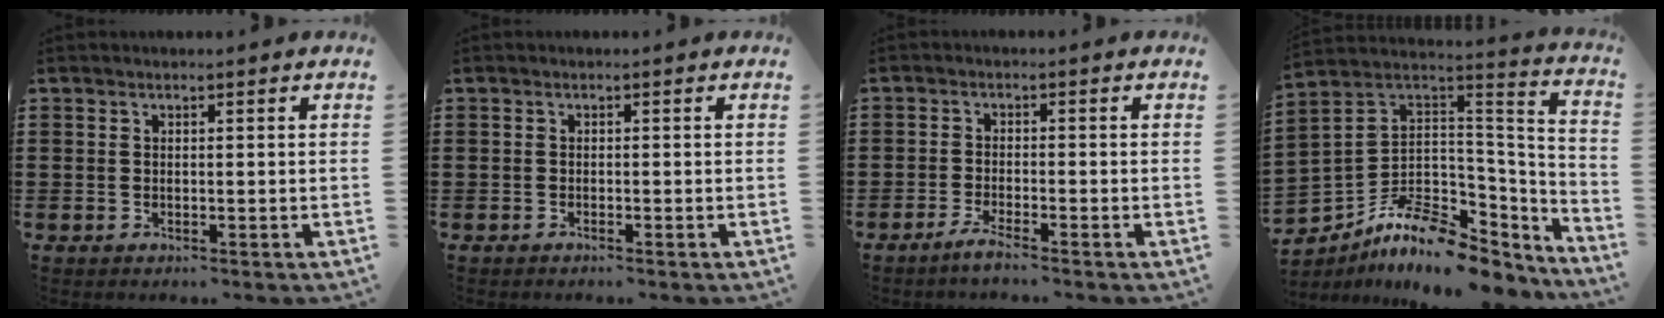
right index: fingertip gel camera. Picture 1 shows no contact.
{"total": 0.5, "force": [-0.5, 0.1, 0.0], "torque": [-0.002, -0.001, -0.011]}
{"total": 2.2, "force": [-1.8, -0.1, 1.2], "torque": [-0.027, -0.001, -0.036]}
{"total": 10.0, "force": [-6.7, 5.1, 5.4], "torque": [-0.119, 0.006, -0.124]}